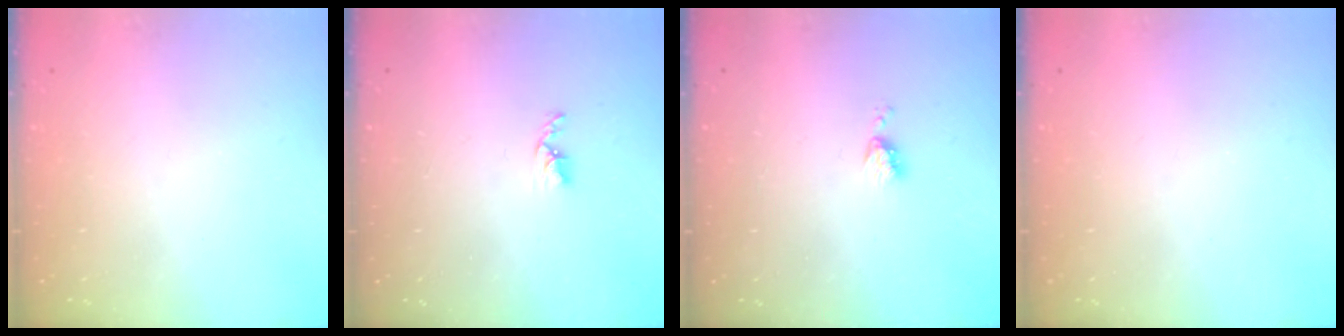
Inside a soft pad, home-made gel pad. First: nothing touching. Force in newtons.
{"total": 3.3, "press": 3.3, "slide": 0.5}
{"total": 4.0, "press": 4.0, "slide": 0.5}
{"total": 0.0}